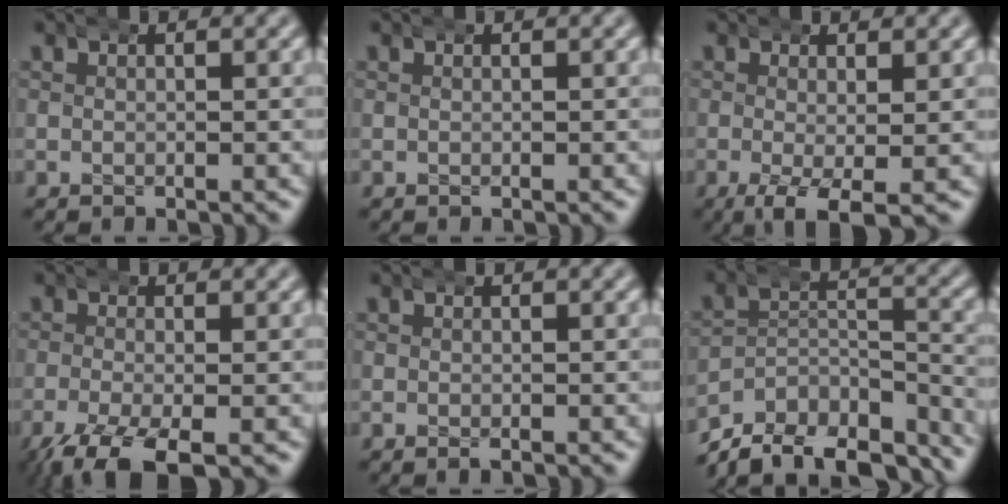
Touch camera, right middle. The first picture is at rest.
{"total": 0.0}
{"total": 4.1, "force": [-2.6, 1.0, 3.1], "torque": [-0.066, -0.029, -0.027]}
{"total": 6.0, "force": [-4.2, 2.1, 3.7], "torque": [-0.075, -0.029, -0.053]}
{"total": 0.7, "force": [-0.5, 0.2, 0.5], "torque": [-0.008, -0.004, -0.007]}
{"total": 13.9, "force": [-11.7, 6.1, 4.5], "torque": [-0.054, -0.040, -0.177]}